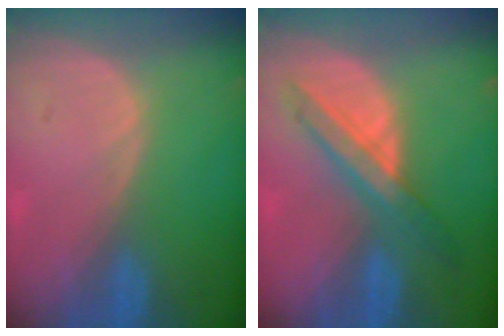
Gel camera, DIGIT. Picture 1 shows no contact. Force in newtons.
{"total": 6.2, "press": 6.1, "slide": 0.5}